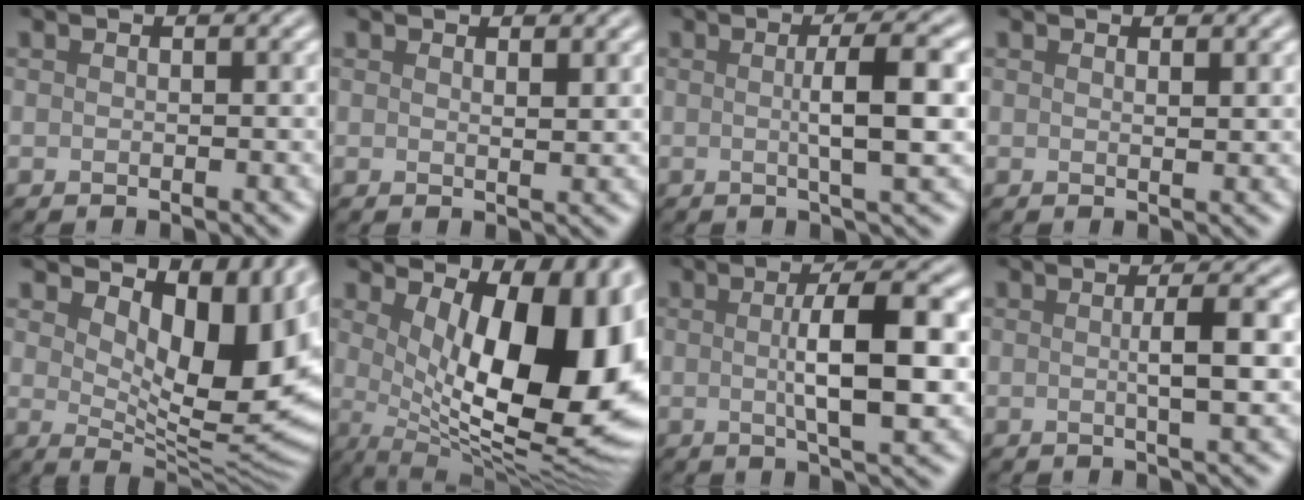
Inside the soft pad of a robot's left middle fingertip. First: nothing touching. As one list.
[{"total": 1.0, "force": [0.8, 0.2, 0.5], "torque": [-0.007, -0.002, 0.014]}, {"total": 5.1, "force": [0.3, 1.0, 5.0], "torque": [-0.073, 0.006, 0.002]}, {"total": 0.7, "force": [0.6, 0.1, 0.4], "torque": [-0.003, -0.002, 0.010]}, {"total": 10.4, "force": [4.0, 4.8, 8.3], "torque": [-0.124, -0.011, 0.068]}, {"total": 15.1, "force": [3.3, 6.5, 13.2], "torque": [-0.151, -0.014, 0.059]}, {"total": 7.2, "force": [0.3, 1.7, 7.0], "torque": [-0.108, 0.005, 0.004]}, {"total": 3.7, "force": [0.2, 0.7, 3.7], "torque": [-0.053, 0.004, -0.001]}]